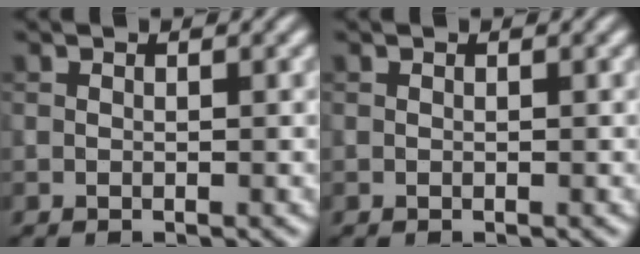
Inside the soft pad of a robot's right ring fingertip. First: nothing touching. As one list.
[{"total": 0.0}]